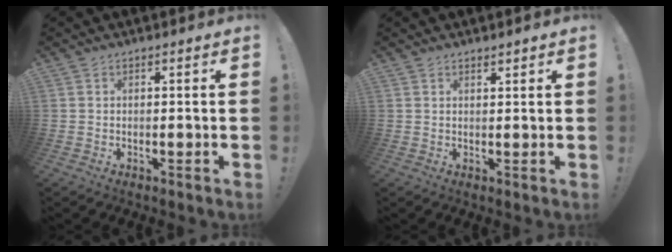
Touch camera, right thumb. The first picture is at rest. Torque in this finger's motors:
{"motor_torque": [0.05, -0.06, -0.16, 0.08, 0.06]}